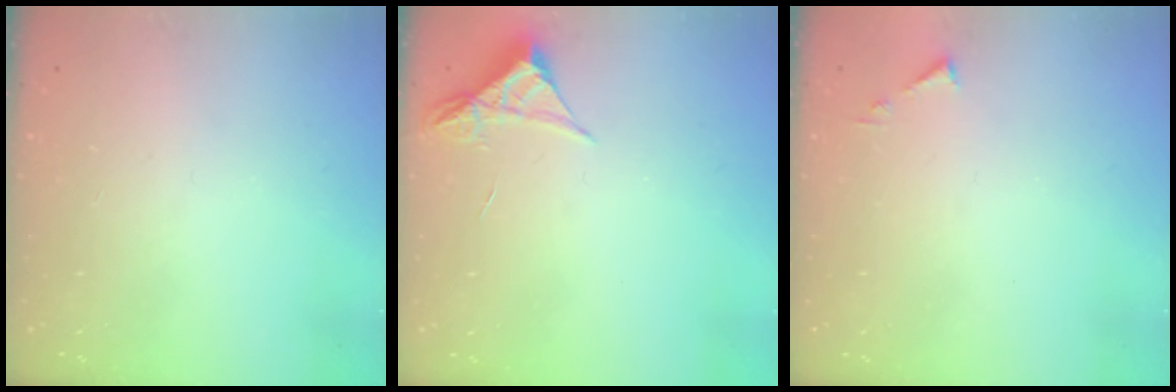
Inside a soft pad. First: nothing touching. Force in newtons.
{"total": 4.2, "press": 4.2, "slide": 0.4}
{"total": 3.2, "press": 3.2, "slide": 0.4}